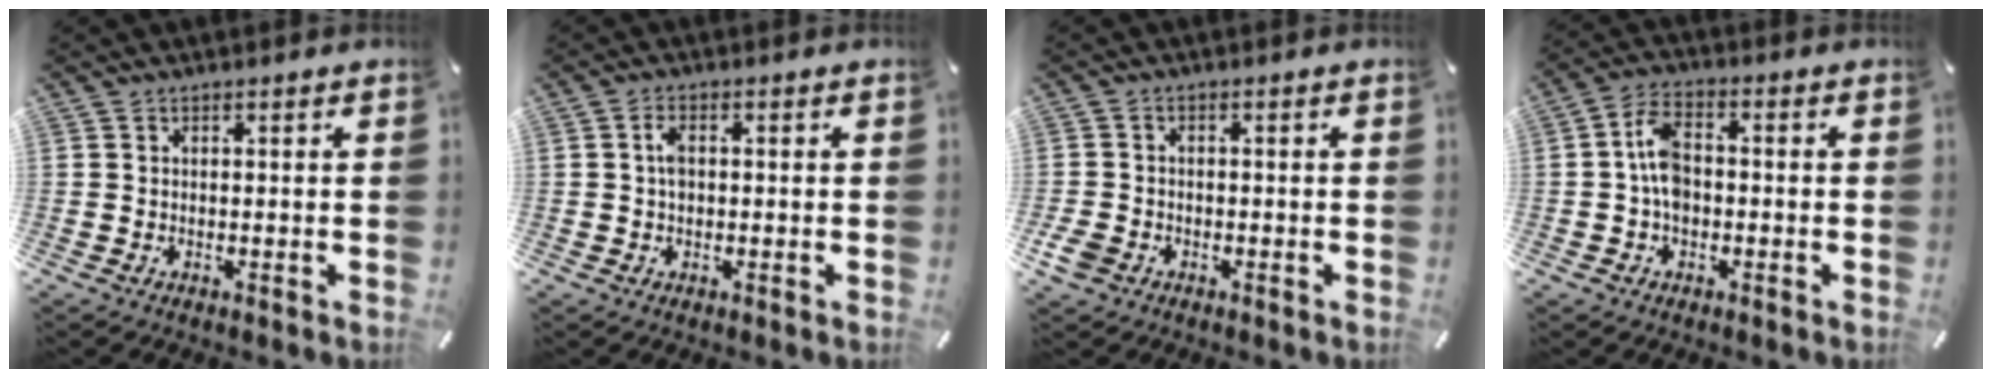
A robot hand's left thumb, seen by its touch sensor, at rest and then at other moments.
{"total": 2.7, "force": [0.2, 1.6, 2.2], "torque": [-0.044, 0.005, 0.002]}
{"total": 3.5, "force": [-1.7, 2.6, 1.7], "torque": [-0.045, 0.002, -0.035]}
{"total": 6.4, "force": [-0.6, 4.0, 4.9], "torque": [-0.101, 0.010, -0.012]}